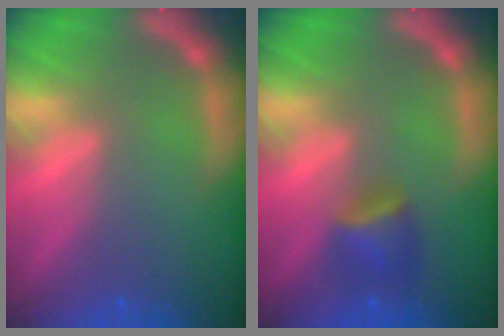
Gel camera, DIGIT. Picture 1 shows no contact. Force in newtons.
{"total": 2.9}